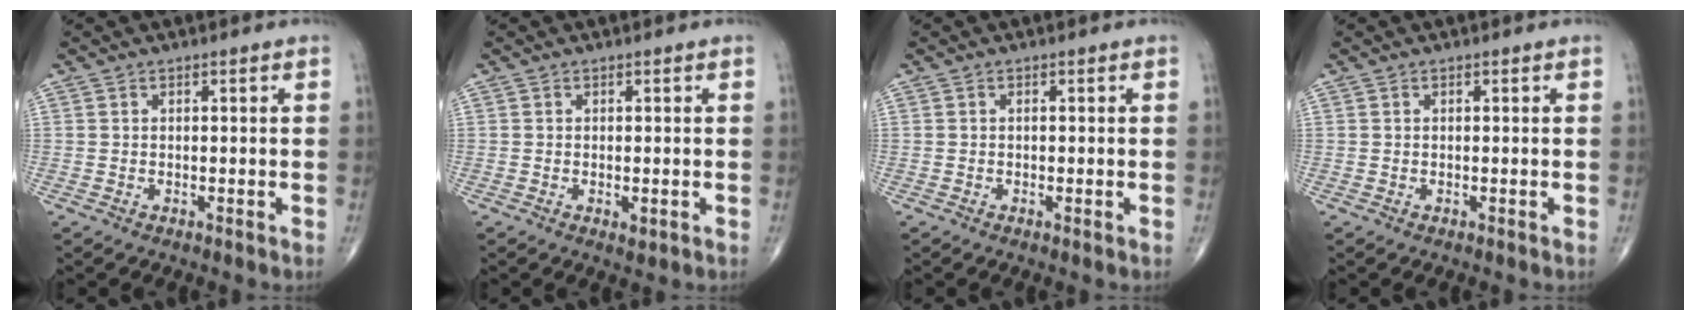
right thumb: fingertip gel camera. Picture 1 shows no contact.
{"total": 1.5, "force": [-0.4, 0.7, 1.3], "torque": [-0.018, -0.004, -0.005]}
{"total": 0.5, "force": [-0.1, 0.2, 0.5], "torque": [-0.009, -0.002, -0.002]}
{"total": 0.0}